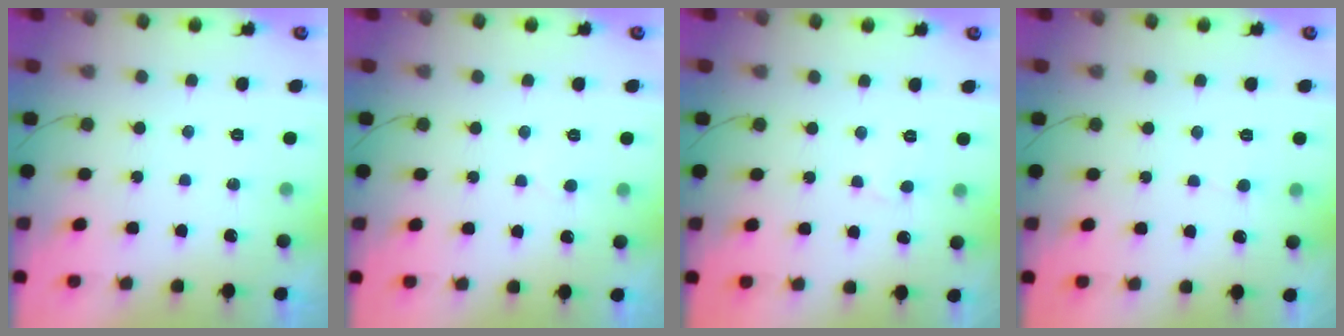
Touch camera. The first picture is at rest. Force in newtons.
{"total": 2.6, "press": 2.6, "slide": 0.2}
{"total": 3.4, "press": 3.4, "slide": 0.4}
{"total": 2.4, "press": 2.4, "slide": 0.3}